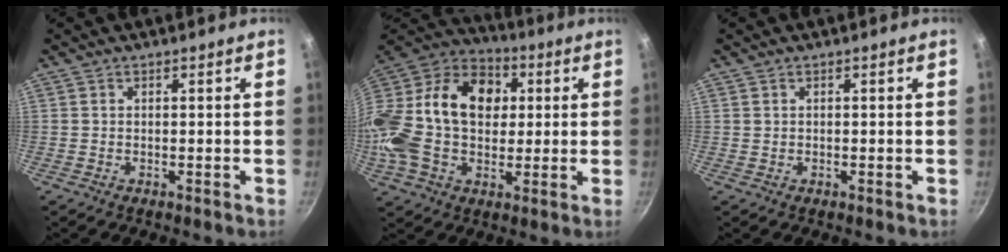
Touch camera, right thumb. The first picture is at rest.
{"total": 27.5, "force": [2.7, 19.4, 19.3], "torque": [-0.373, 0.044, 0.033]}
{"total": 0.0}